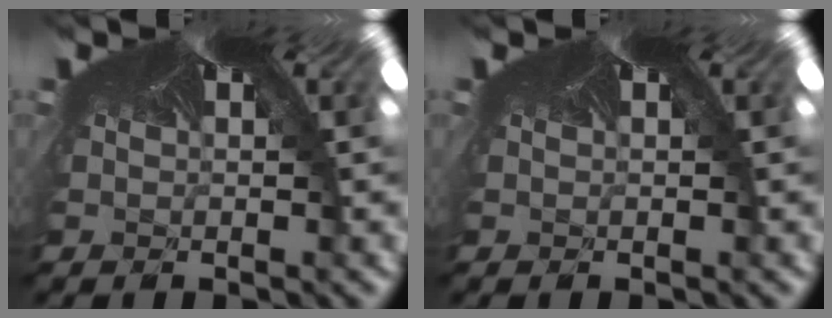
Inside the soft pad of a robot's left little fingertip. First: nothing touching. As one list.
[{"total": 0.0}]